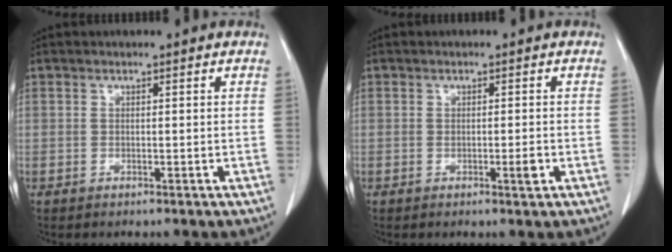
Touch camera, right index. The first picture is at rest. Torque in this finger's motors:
{"motor_torque": [0.19, -0.14, 0.08, 0.02]}